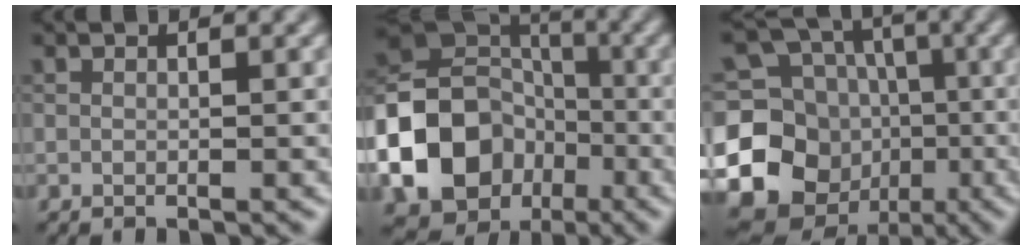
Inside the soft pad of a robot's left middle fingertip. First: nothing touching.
{"total": 15.0, "force": [-5.5, 12.4, 6.5], "torque": [-0.130, -0.028, -0.117]}
{"total": 16.6, "force": [-4.0, 14.9, 6.0], "torque": [-0.171, -0.010, -0.088]}